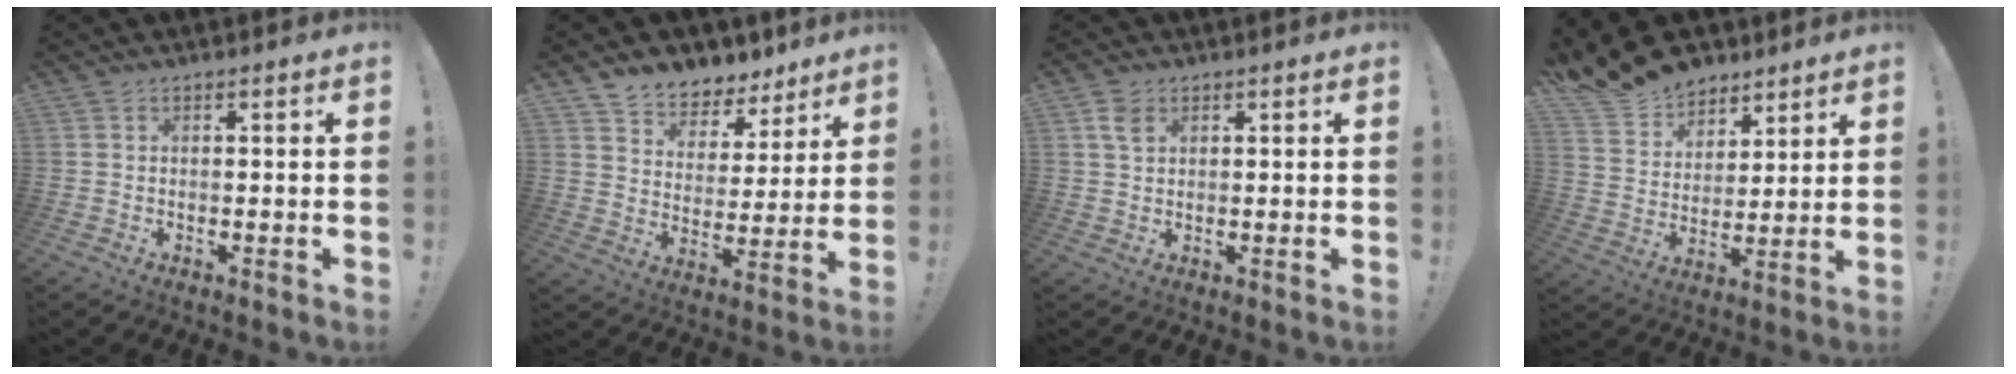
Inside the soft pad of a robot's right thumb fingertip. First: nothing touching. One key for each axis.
{"total": 7.8, "fx": 6.3, "fy": 4.4, "fz": 1.0, "tx": -0.016, "ty": -0.057, "tz": 0.121}
{"total": 3.8, "fx": 1.9, "fy": 2.2, "fz": 2.4, "tx": -0.036, "ty": -0.004, "tz": 0.034}
{"total": 14.8, "fx": 12.6, "fy": 7.2, "fz": 2.6, "tx": -0.072, "ty": -0.097, "tz": 0.239}